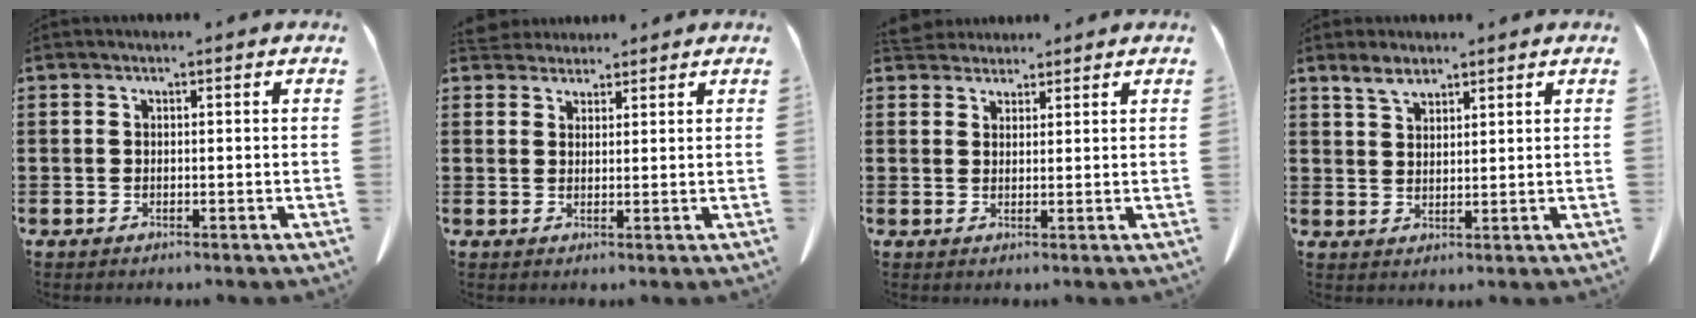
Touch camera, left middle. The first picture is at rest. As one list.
[{"total": 2.9, "force": [2.8, 0.9, 0.2], "torque": [-0.013, -0.002, 0.055]}, {"total": 3.2, "force": [3.0, 0.9, 0.4], "torque": [-0.016, -0.006, 0.059]}, {"total": 3.2, "force": [2.5, 1.3, 1.4], "torque": [-0.035, 0.002, 0.048]}]